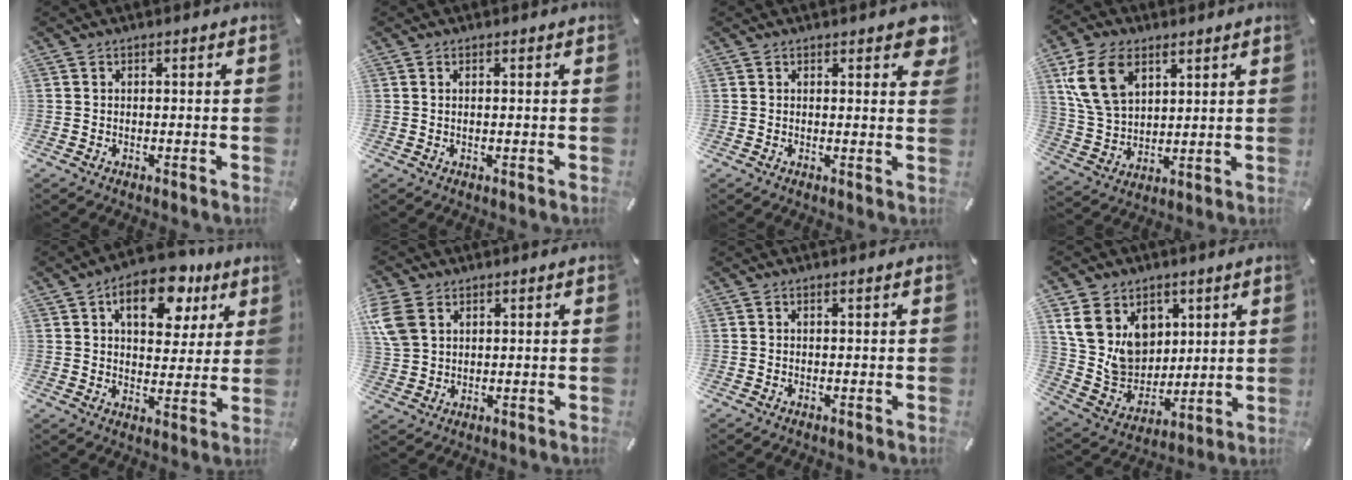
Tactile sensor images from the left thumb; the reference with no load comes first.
{"total": 0.9, "force": [0.2, 0.1, 0.8], "torque": [-0.016, -0.003, 0.004]}
{"total": 3.9, "force": [2.3, 1.6, 2.7], "torque": [-0.020, -0.013, 0.033]}
{"total": 12.1, "force": [5.6, 8.0, 7.2], "torque": [-0.192, -0.005, 0.104]}
{"total": 13.6, "force": [6.9, 8.3, 8.3], "torque": [-0.106, -0.029, 0.114]}
{"total": 7.6, "force": [3.2, 5.8, 3.6], "torque": [-0.101, 0.005, 0.062]}
{"total": 0.6, "force": [0.2, 0.0, 0.5], "torque": [-0.008, 0.000, 0.003]}
{"total": 16.0, "force": [6.9, 12.8, 6.6], "torque": [-0.153, -0.040, 0.136]}